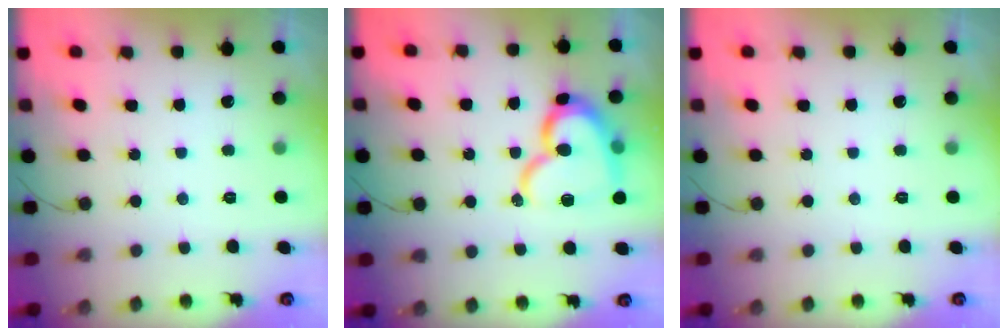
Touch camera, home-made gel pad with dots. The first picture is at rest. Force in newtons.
{"total": 17.1, "press": 17.0, "slide": 1.7}
{"total": 0.0}